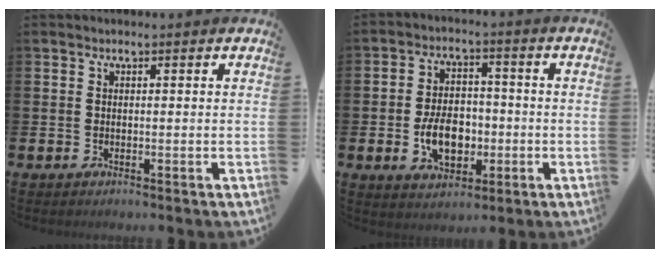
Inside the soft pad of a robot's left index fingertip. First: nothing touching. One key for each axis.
{"total": 6.7, "fx": -1.6, "fy": 4.6, "fz": 4.6, "tx": -0.064, "ty": 0.008, "tz": -0.032}